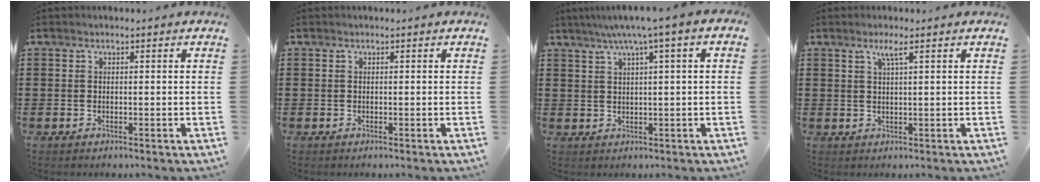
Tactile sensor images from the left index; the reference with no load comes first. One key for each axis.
{"total": 0.0}
{"total": 3.8, "fx": 1.3, "fy": 0.0, "fz": 3.5, "tx": -0.069, "ty": 0.000, "tz": 0.018}
{"total": 2.2, "fx": 1.0, "fy": 0.0, "fz": 1.9, "tx": -0.040, "ty": -0.001, "tz": 0.017}